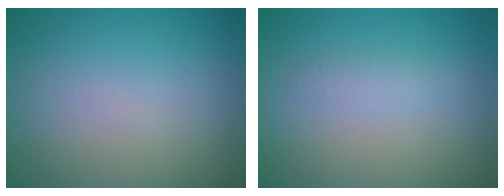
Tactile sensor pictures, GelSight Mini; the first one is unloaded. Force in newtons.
{"total": 1.1, "press": 1.1, "slide": 0.1}